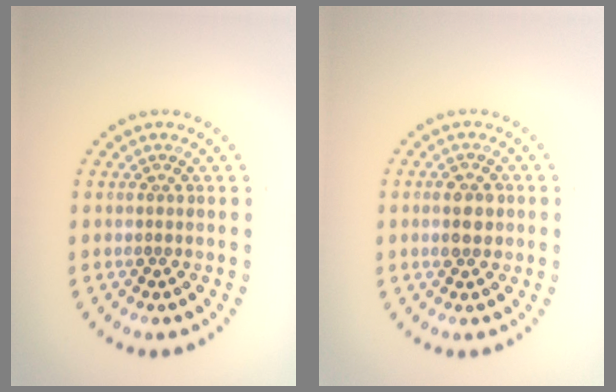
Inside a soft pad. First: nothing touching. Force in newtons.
{"total": 2.6, "press": 2.6, "slide": 0.1}